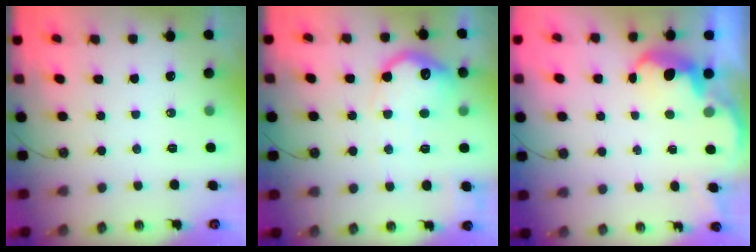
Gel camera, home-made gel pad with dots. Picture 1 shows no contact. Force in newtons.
{"total": 17.5, "press": 17.4, "slide": 1.2}
{"total": 3.8, "press": 3.6, "slide": 1.0}